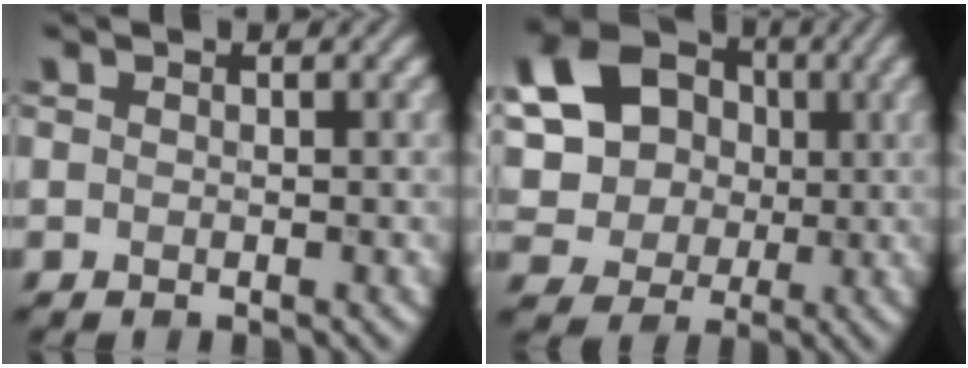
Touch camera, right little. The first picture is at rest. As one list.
[{"total": 13.1, "force": [3.0, 11.3, 6.0], "torque": [-0.169, 0.021, 0.056]}]